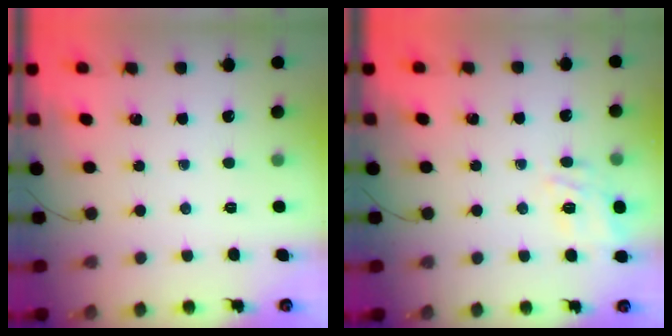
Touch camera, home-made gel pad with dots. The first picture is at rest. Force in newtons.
{"total": 5.5, "press": 5.4, "slide": 1.0}